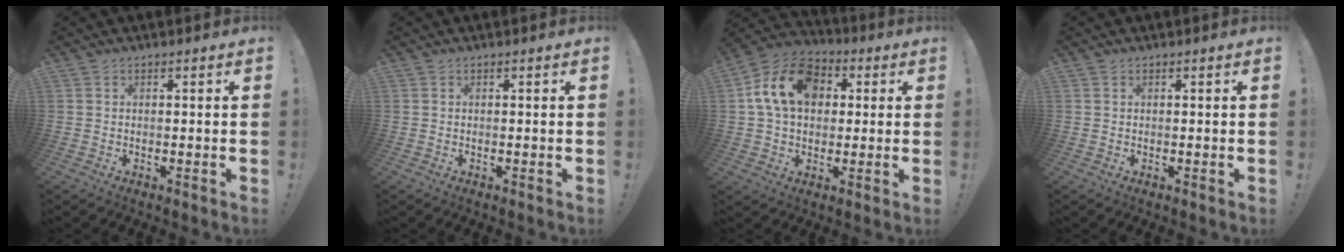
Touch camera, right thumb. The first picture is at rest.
{"total": 0.0}
{"total": 16.6, "force": [4.3, 12.1, 10.5], "torque": [-0.171, 0.010, 0.085]}
{"total": 0.0}